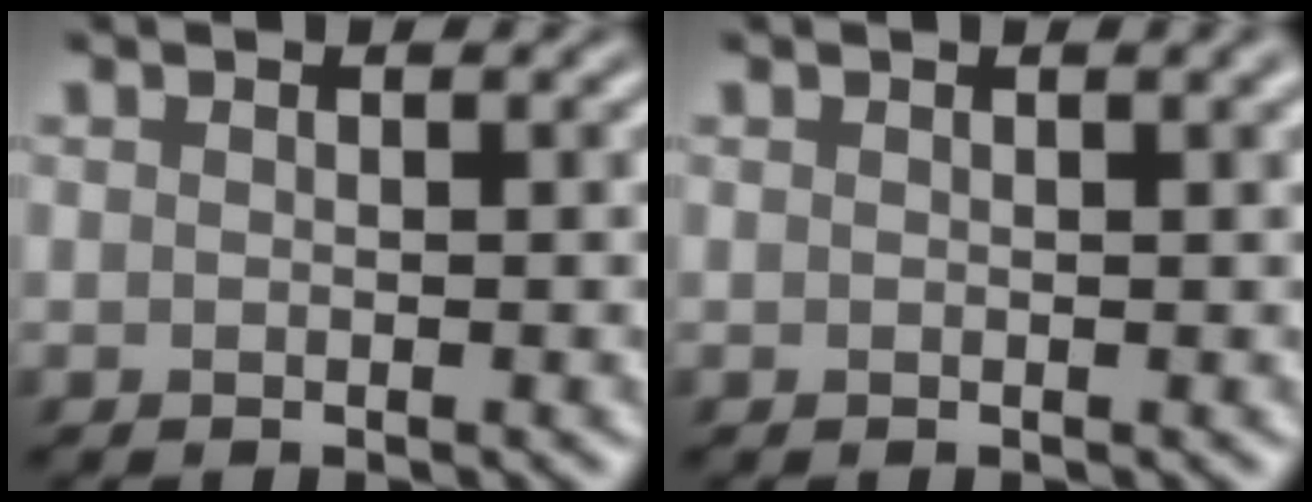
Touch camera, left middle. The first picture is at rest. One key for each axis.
{"total": 2.5, "fx": 1.3, "fy": 1.0, "fz": 1.9, "tx": -0.008, "ty": 0.005, "tz": 0.000}